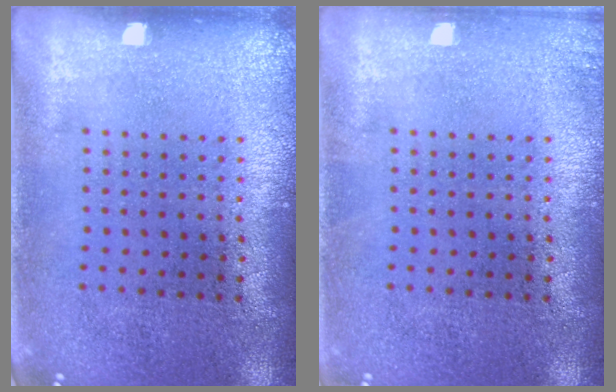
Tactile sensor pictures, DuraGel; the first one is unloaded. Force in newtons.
{"total": 0.7, "press": 0.7, "slide": 0.1}